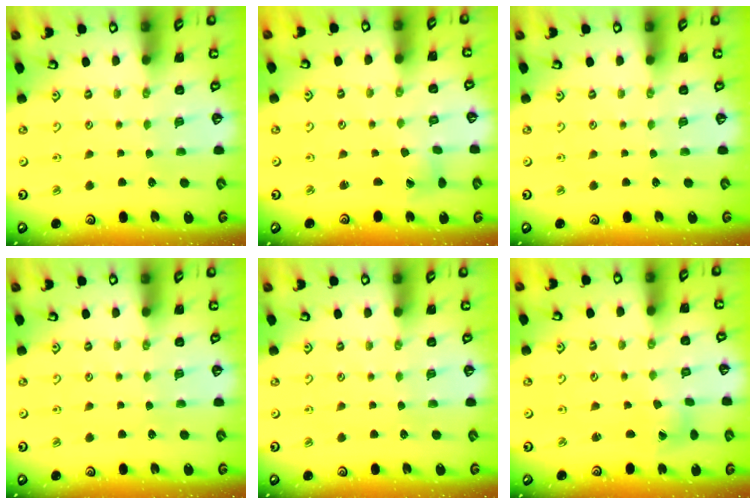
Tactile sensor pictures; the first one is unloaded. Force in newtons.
{"total": 2.9, "press": 2.9, "slide": 0.4}
{"total": 0.0}
{"total": 0.0}
{"total": 0.0}
{"total": 3.0, "press": 3.0, "slide": 0.4}